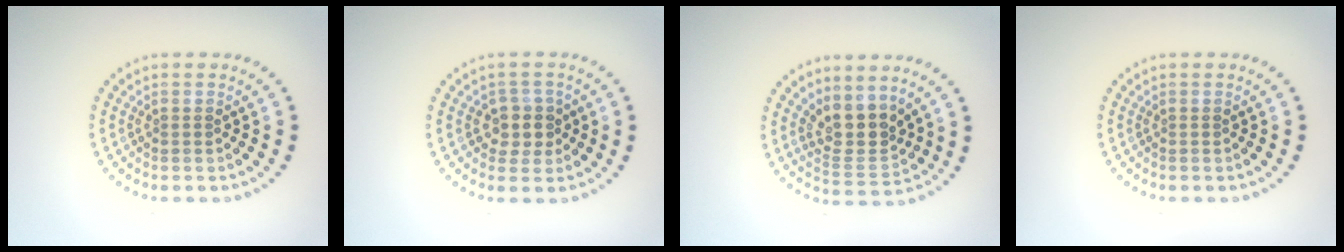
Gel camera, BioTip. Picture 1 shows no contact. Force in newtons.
{"total": 2.5, "press": 2.2, "slide": 1.0}
{"total": 3.9, "press": 3.2, "slide": 2.2}
{"total": 0.0}